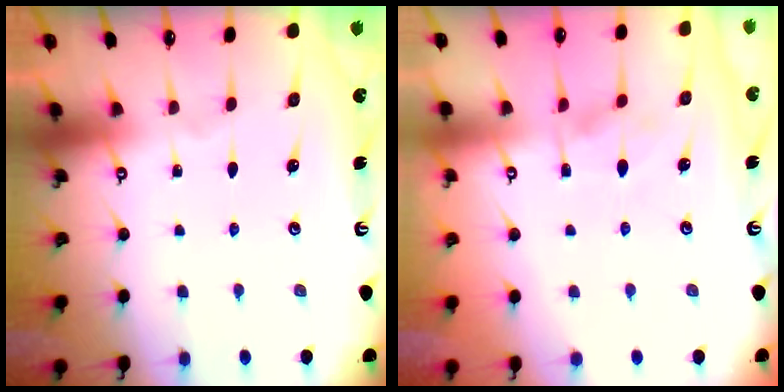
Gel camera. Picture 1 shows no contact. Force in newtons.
{"total": 2.5, "press": 2.3, "slide": 1.0}